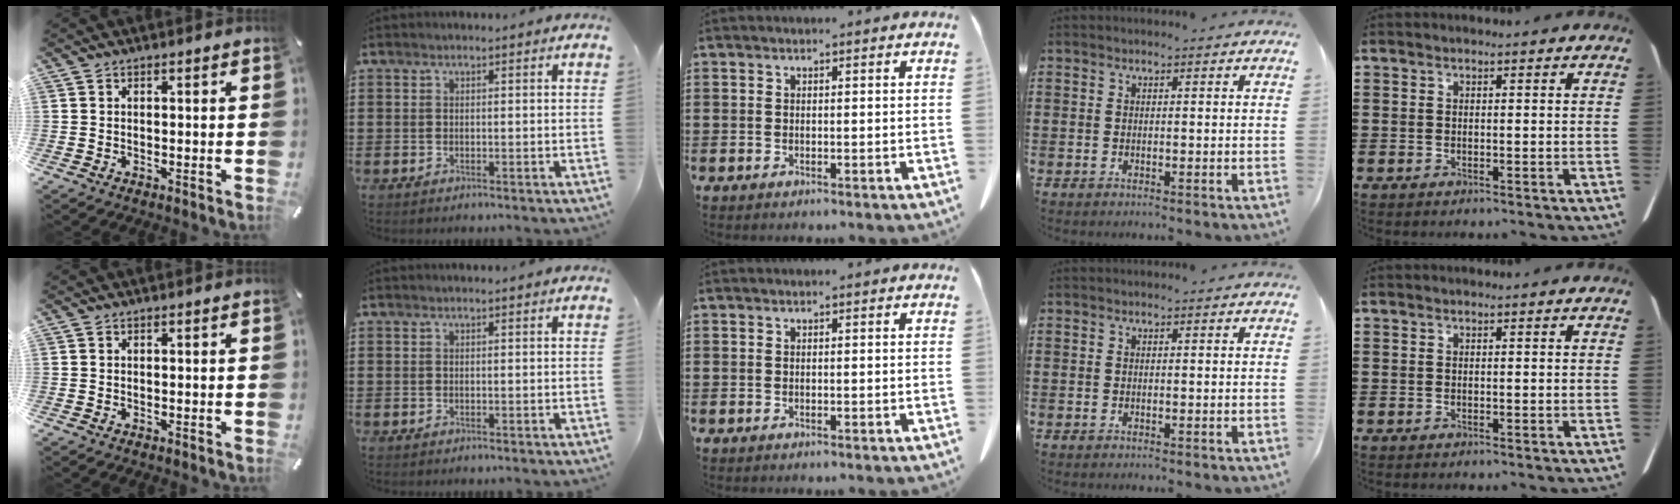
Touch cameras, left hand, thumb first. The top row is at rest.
{}